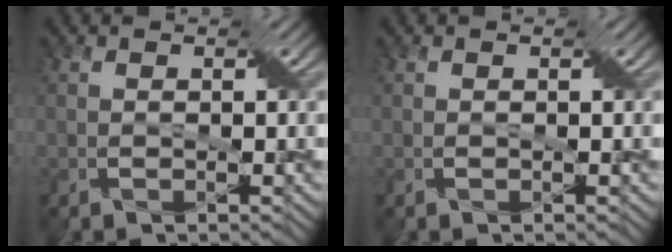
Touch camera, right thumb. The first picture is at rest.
{"total": 0.0}